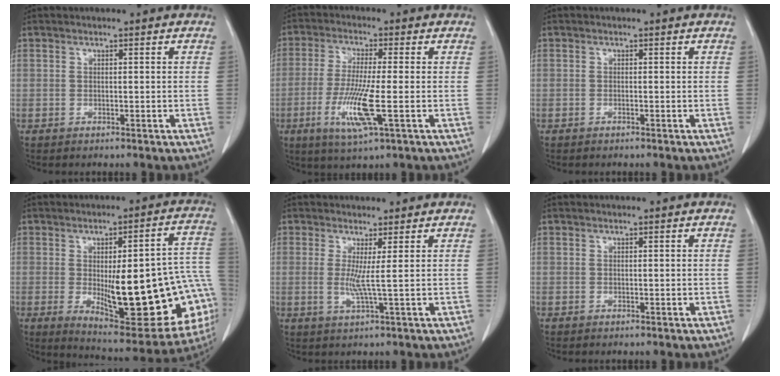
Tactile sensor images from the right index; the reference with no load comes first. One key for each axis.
{"total": 9.2, "fx": -2.7, "fy": 0.2, "fz": 8.8, "tx": -0.181, "ty": -0.023, "tz": -0.054}
{"total": 0.0}
{"total": 26.3, "fx": -4.0, "fy": 7.0, "fz": 25.0, "tx": -0.252, "ty": 0.014, "tz": -0.030}
{"total": 3.0, "fx": 0.4, "fy": -0.9, "fz": 2.8, "tx": -0.060, "ty": -0.008, "tz": 0.011}
{"total": 0.0}